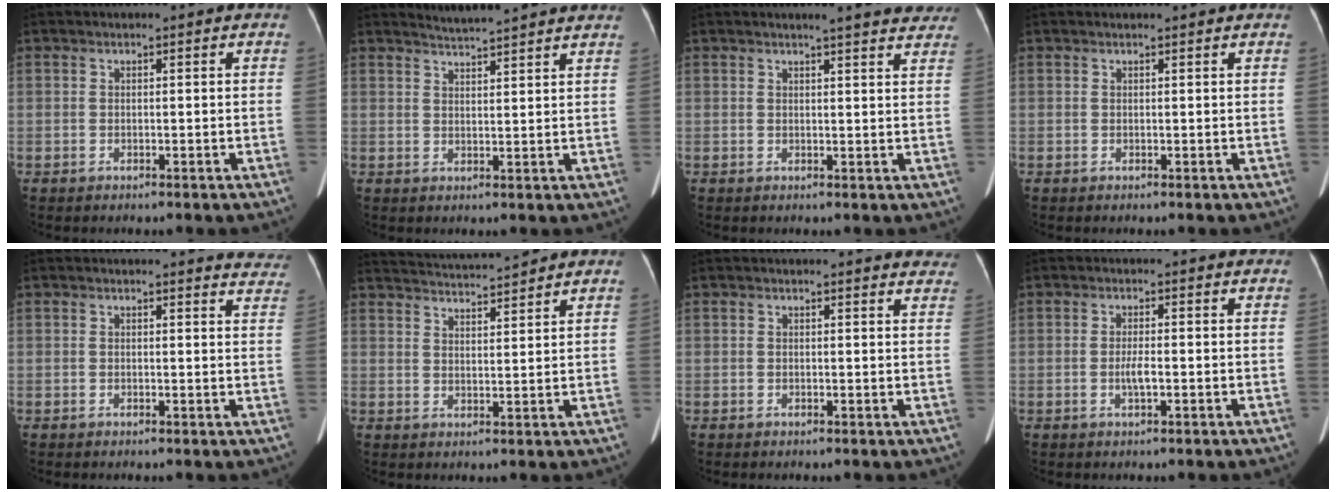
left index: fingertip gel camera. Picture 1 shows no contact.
{"total": 7.4, "force": [7.1, -0.8, 2.0], "torque": [-0.036, 0.012, 0.088]}
{"total": 9.1, "force": [8.2, 1.1, 3.6], "torque": [-0.027, -0.005, 0.074]}
{"total": 1.3, "force": [1.3, 0.0, 0.2], "torque": [-0.007, 0.009, 0.016]}
{"total": 5.1, "force": [5.0, 1.2, 0.0], "torque": [0.023, -0.029, 0.017]}
{"total": 8.8, "force": [8.5, -0.9, 2.3], "torque": [-0.049, 0.017, 0.132]}
{"total": 5.7, "force": [5.5, 1.3, 0.5], "torque": [0.020, -0.016, 0.025]}
{"total": 1.9, "force": [-0.5, 0.2, 1.9], "torque": [-0.038, -0.001, -0.009]}